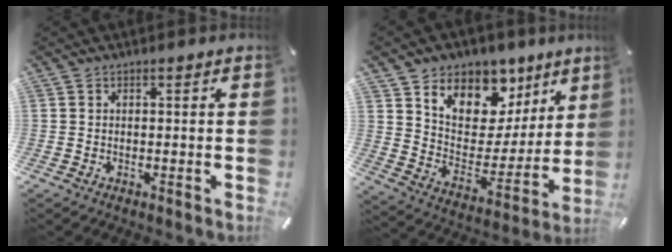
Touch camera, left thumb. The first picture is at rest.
{"total": 11.0, "force": [7.5, 7.8, 2.0], "torque": [-0.037, -0.082, 0.138]}